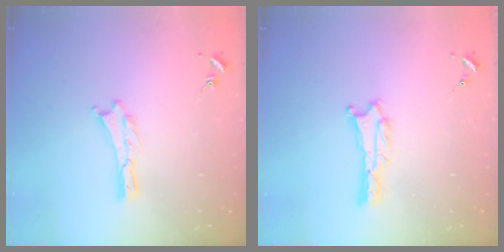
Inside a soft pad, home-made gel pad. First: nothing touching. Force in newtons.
{"total": 1.3, "press": 1.2, "slide": 0.1}